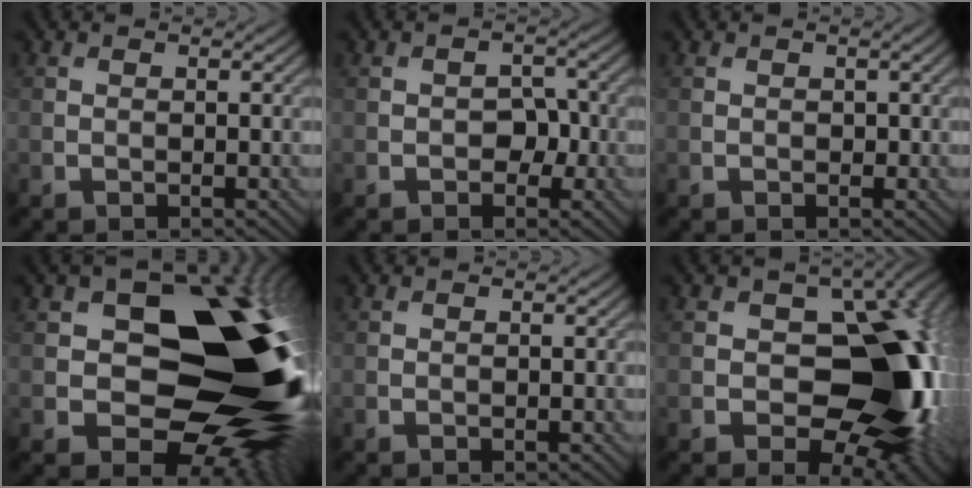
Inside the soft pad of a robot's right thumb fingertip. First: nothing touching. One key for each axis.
{"total": 2.2, "fx": -0.8, "fy": 1.6, "fz": 1.2, "tx": -0.006, "ty": 0.002, "tz": -0.013}
{"total": 0.0}
{"total": 21.3, "fx": 0.8, "fy": 13.9, "fz": 16.0, "tx": -0.184, "ty": -0.009, "tz": 0.012}
{"total": 0.0}
{"total": 15.0, "fx": -0.6, "fy": 10.2, "fz": 11.0, "tx": -0.126, "ty": -0.011, "tz": 0.000}